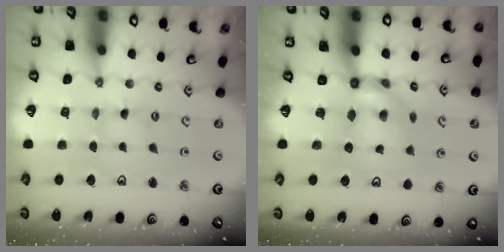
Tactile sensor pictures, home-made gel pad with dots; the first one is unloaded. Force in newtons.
{"total": 5.7, "press": 5.7, "slide": 0.2}